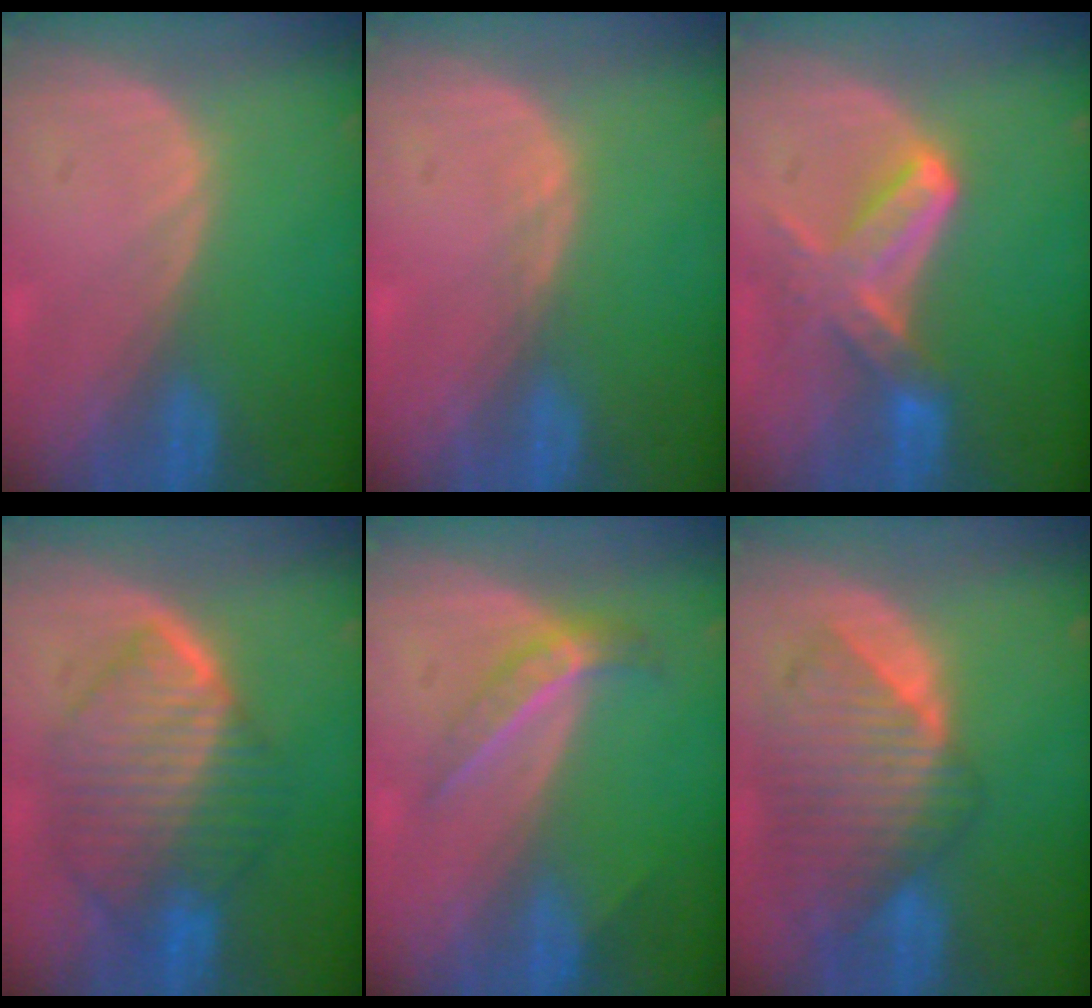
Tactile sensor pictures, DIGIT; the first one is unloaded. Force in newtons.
{"total": 0.8, "press": 0.6, "slide": 0.5}
{"total": 6.4, "press": 6.4, "slide": 0.6}
{"total": 10.2, "press": 10.1, "slide": 1.1}
{"total": 4.5, "press": 4.0, "slide": 2.2}
{"total": 9.9, "press": 8.6, "slide": 5.0}